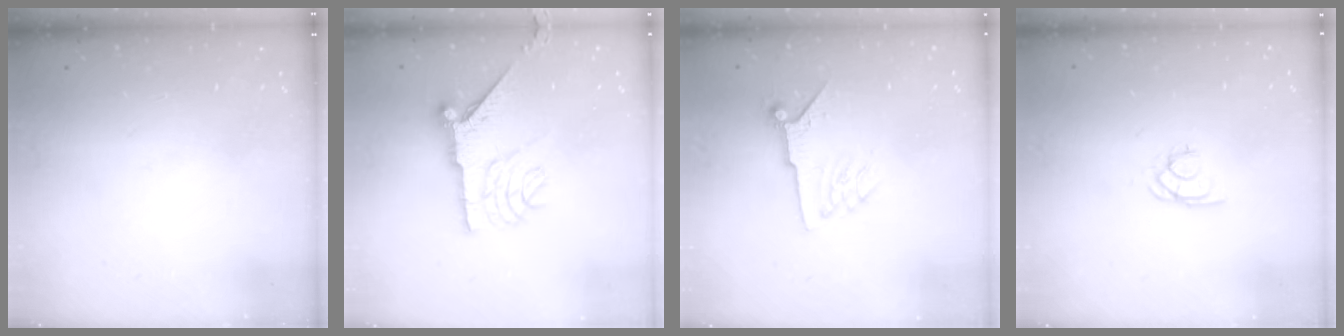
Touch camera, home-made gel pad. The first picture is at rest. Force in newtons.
{"total": 10.1, "press": 10.1, "slide": 0.3}
{"total": 8.0, "press": 7.9, "slide": 1.2}
{"total": 1.7, "press": 1.7, "slide": 0.2}